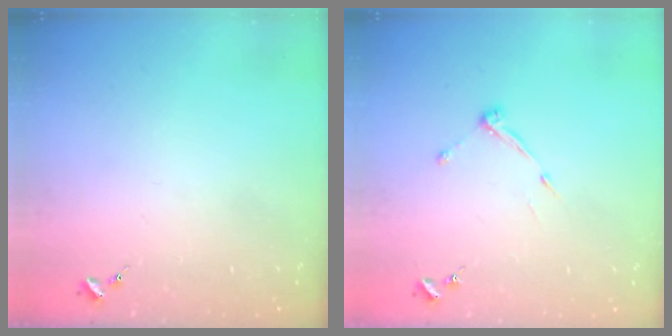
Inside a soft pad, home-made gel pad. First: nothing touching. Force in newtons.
{"total": 6.2, "press": 6.2, "slide": 0.5}